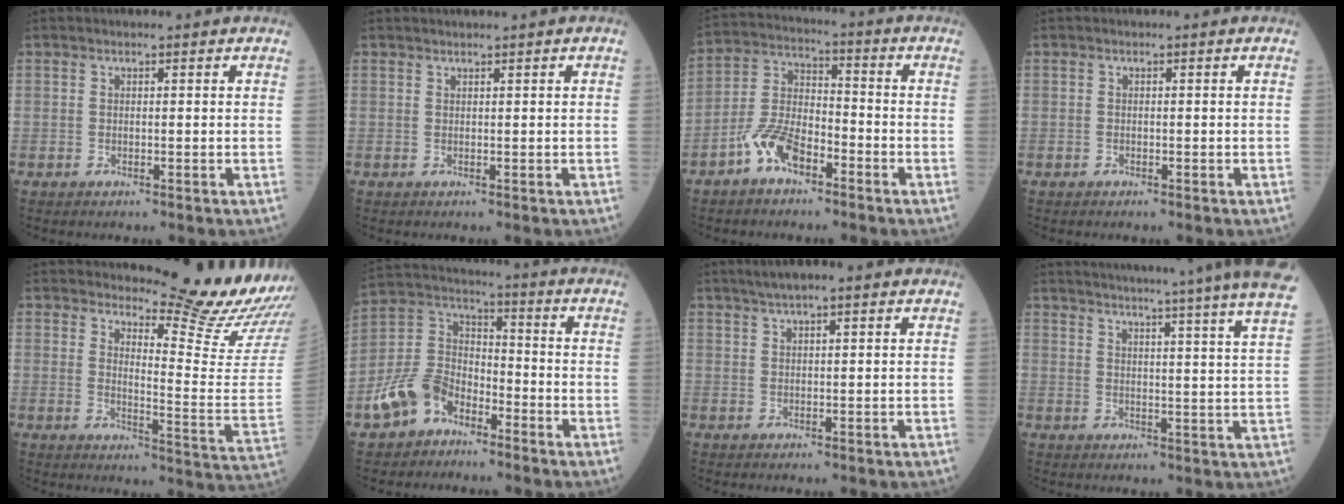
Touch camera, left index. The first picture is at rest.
{"total": 0.8, "force": [0.8, -0.2, 0.1], "torque": [-0.002, 0.005, 0.023]}
{"total": 8.1, "force": [-4.9, 3.7, 5.3], "torque": [-0.121, 0.014, -0.095]}
{"total": 0.0}
{"total": 16.3, "force": [15.7, -0.6, 4.3], "torque": [-0.064, -0.139, 0.182]}
{"total": 9.3, "force": [-5.8, 5.8, 4.5], "torque": [-0.111, 0.014, -0.115]}
{"total": 4.5, "force": [3.3, 0.5, 3.1], "torque": [-0.054, 0.030, 0.059]}
{"total": 23.0, "force": [20.9, -2.7, 9.2], "torque": [-0.141, -0.067, 0.255]}